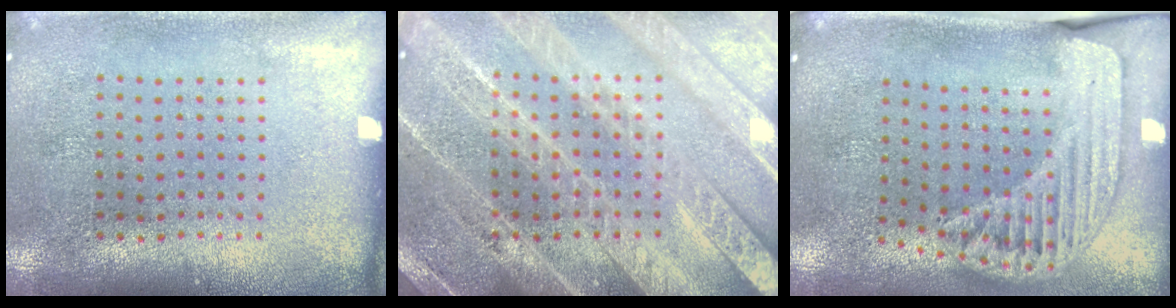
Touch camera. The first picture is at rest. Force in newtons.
{"total": 5.9, "press": 5.9, "slide": 0.7}
{"total": 1.7, "press": 1.5, "slide": 0.7}